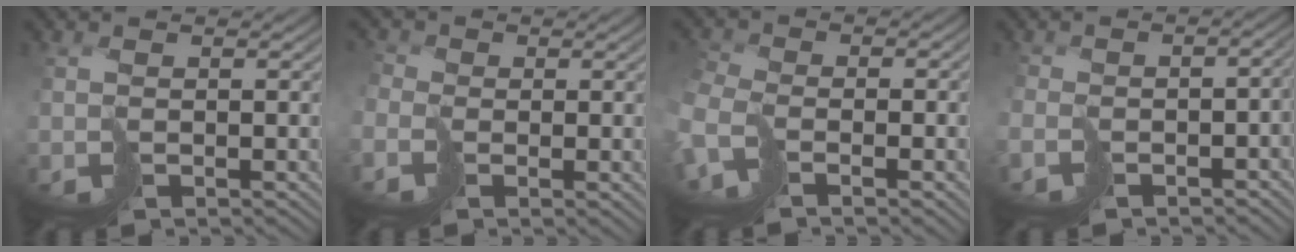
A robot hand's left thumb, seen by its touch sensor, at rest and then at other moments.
{"total": 1.5, "force": [-1.3, 0.8, 0.2], "torque": [-0.005, 0.004, -0.032]}
{"total": 4.4, "force": [-3.5, 1.3, 2.4], "torque": [-0.062, -0.009, -0.073]}
{"total": 4.9, "force": [-3.6, 1.6, 2.9], "torque": [-0.036, -0.015, -0.053]}